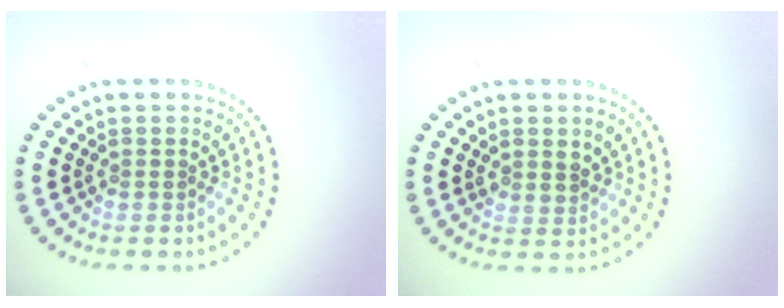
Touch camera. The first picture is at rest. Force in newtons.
{"total": 1.2, "press": 1.0, "slide": 0.7}